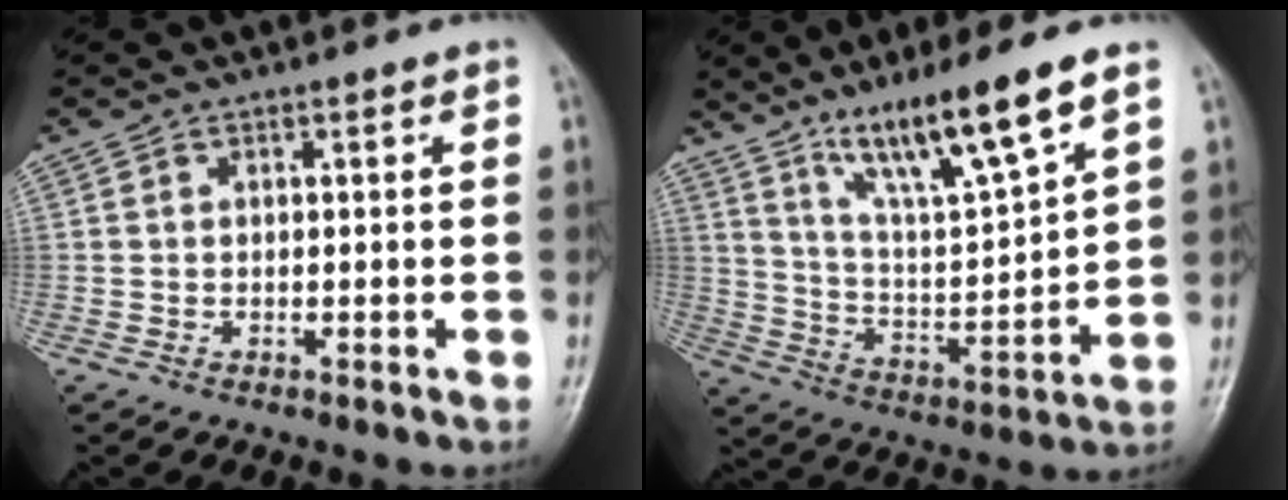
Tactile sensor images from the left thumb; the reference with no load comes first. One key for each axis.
{"total": 15.7, "fx": 10.3, "fy": 1.8, "fz": 11.8, "tx": -0.202, "ty": -0.054, "tz": 0.195}